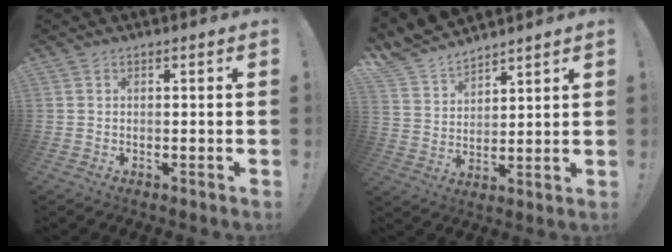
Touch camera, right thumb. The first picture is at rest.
{"total": 10.1, "force": [9.1, 3.9, 2.0], "torque": [-0.062, -0.072, 0.178]}